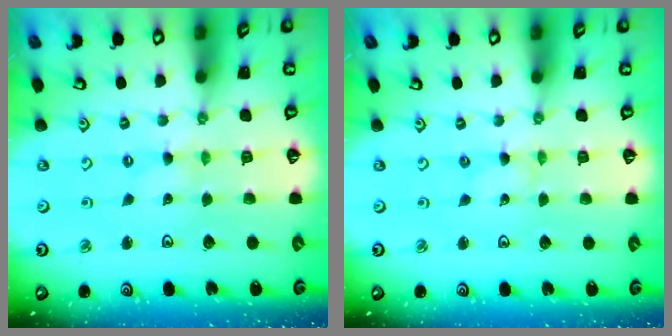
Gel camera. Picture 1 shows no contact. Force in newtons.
{"total": 0.0}